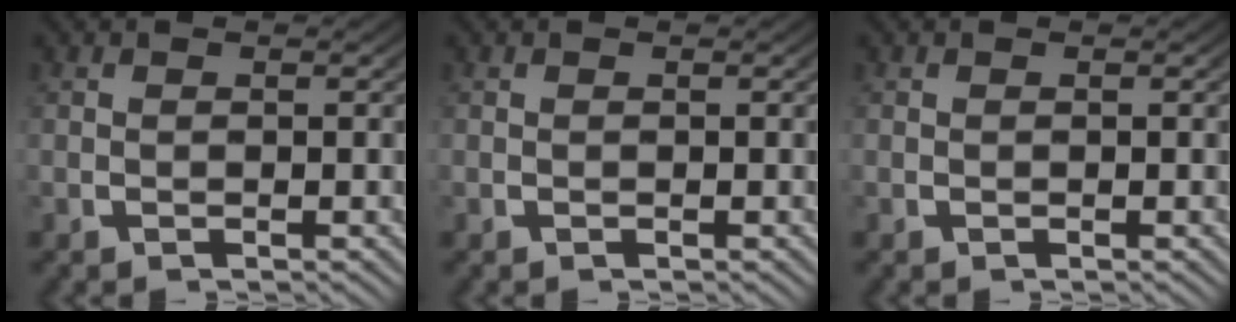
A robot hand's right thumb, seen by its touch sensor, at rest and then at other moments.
{"total": 0.0}
{"total": 0.0}